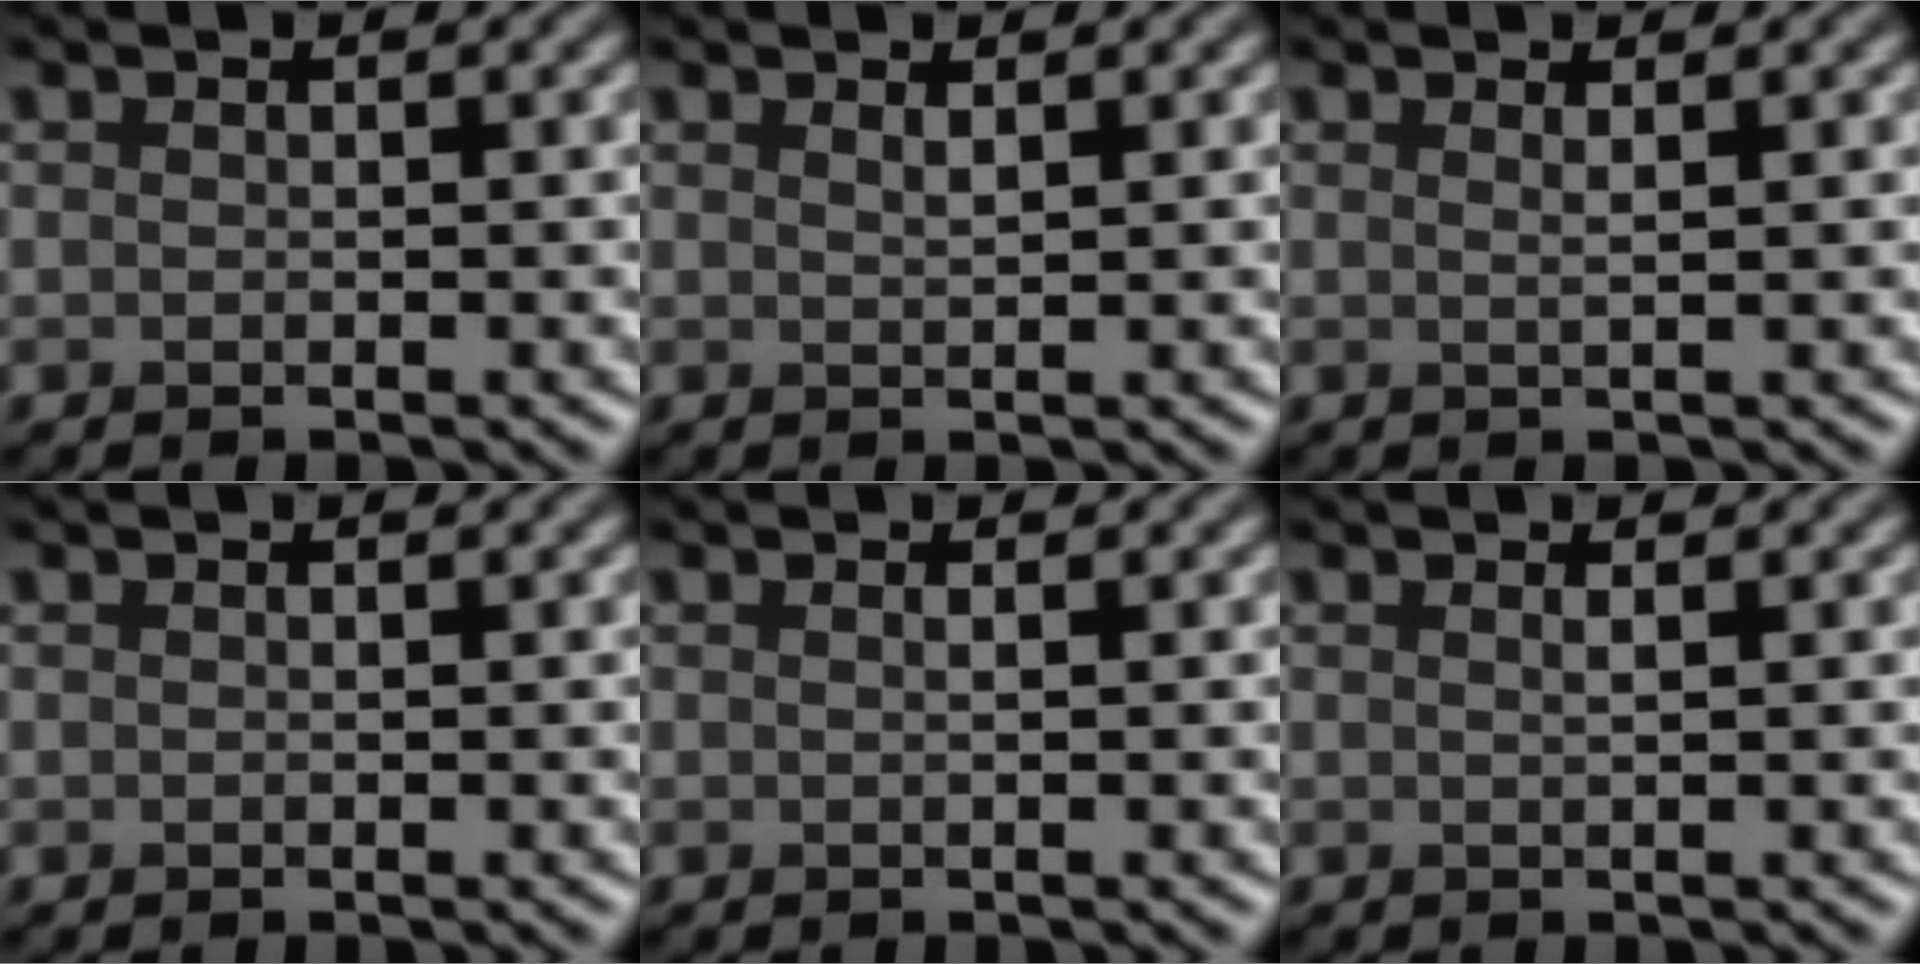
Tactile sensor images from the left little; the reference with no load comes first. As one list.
[{"total": 0.8, "force": [0.6, 0.2, 0.4], "torque": [-0.002, 0.000, 0.011]}, {"total": 1.2, "force": [0.6, 0.4, 0.9], "torque": [-0.007, 0.001, 0.000]}, {"total": 0.0}, {"total": 0.7, "force": [0.1, 0.3, 0.6], "torque": [-0.005, 0.002, -0.004]}, {"total": 0.9, "force": [0.4, 0.4, 0.7], "torque": [-0.003, -0.001, -0.001]}]